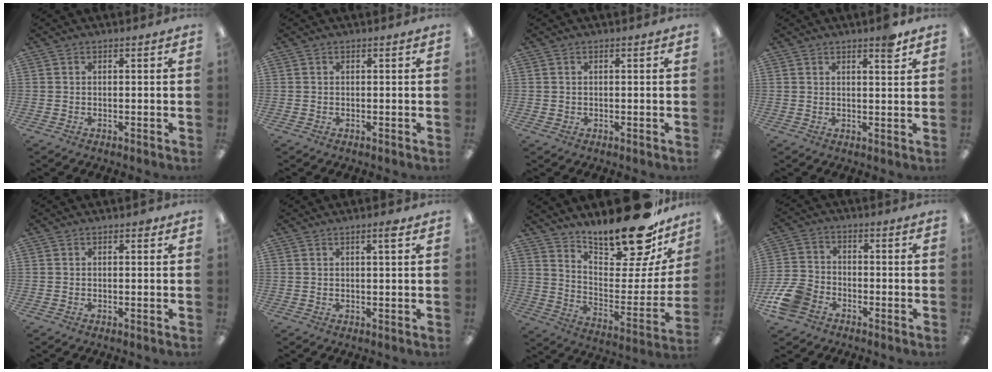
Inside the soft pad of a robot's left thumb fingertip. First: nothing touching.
{"total": 0.0}
{"total": 0.6, "force": [0.2, 0.6, 0.0], "torque": [0.000, 0.004, 0.003]}
{"total": 3.9, "force": [3.0, 0.6, 2.5], "torque": [-0.033, -0.015, 0.046]}
{"total": 0.6, "force": [0.3, 0.3, 0.4], "torque": [0.000, -0.001, 0.004]}
{"total": 2.3, "force": [1.4, 0.2, 1.8], "torque": [-0.031, -0.001, 0.021]}
{"total": 20.8, "force": [18.0, 5.1, 9.1], "torque": [-0.131, -0.136, 0.301]}
{"total": 9.2, "force": [-5.0, 6.2, 4.7], "torque": [-0.100, 0.030, -0.092]}